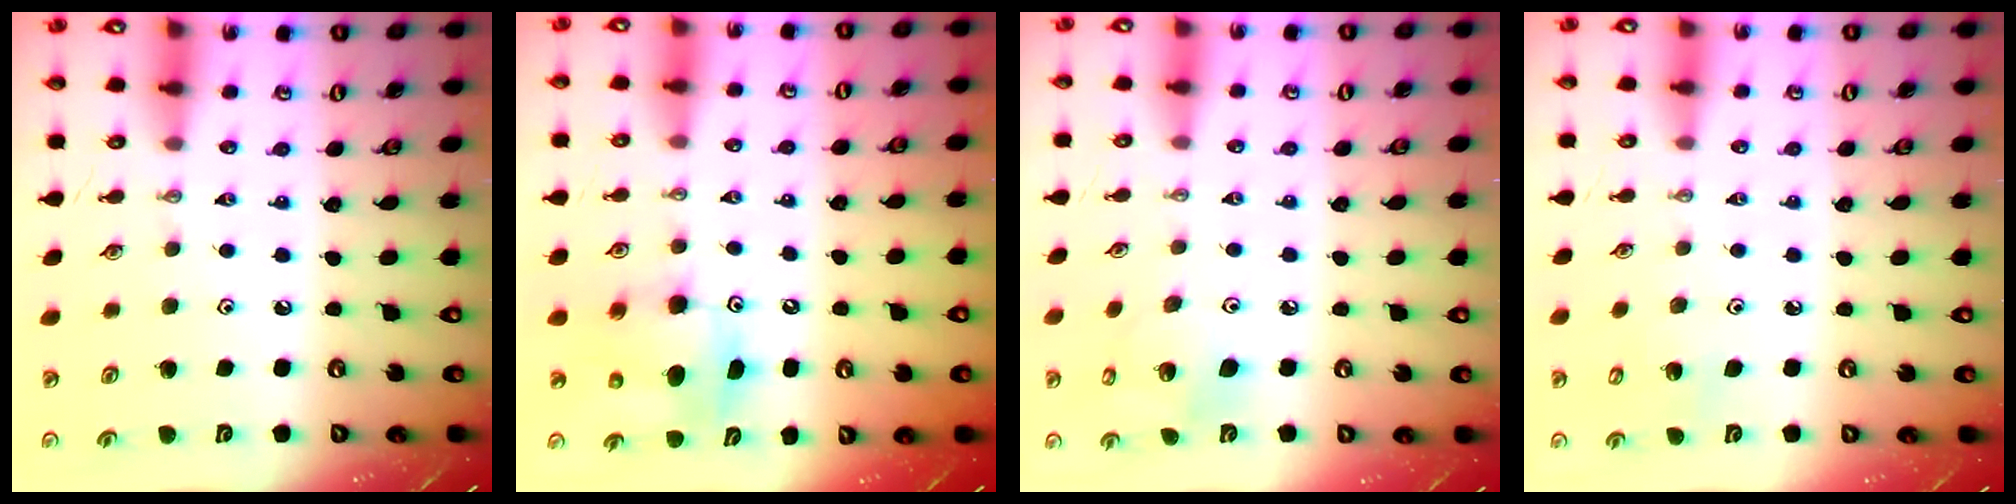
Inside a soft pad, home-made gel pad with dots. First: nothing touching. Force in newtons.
{"total": 7.9, "press": 7.8, "slide": 0.8}
{"total": 8.7, "press": 8.5, "slide": 1.9}
{"total": 5.2, "press": 5.2, "slide": 0.4}